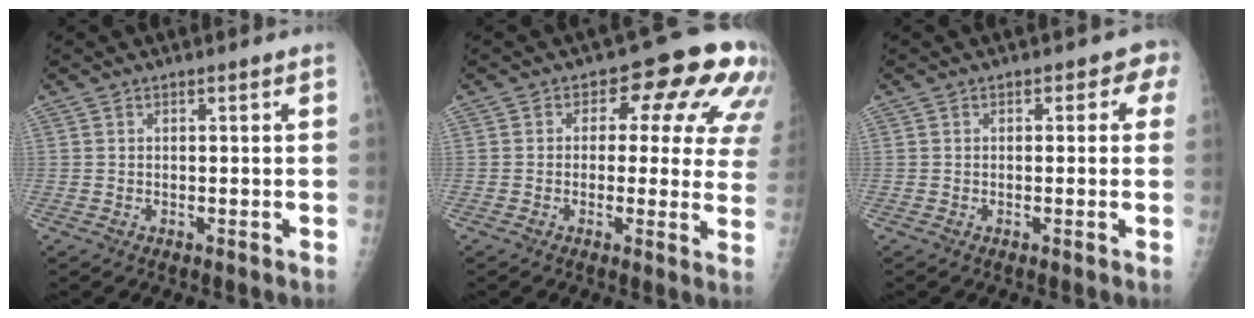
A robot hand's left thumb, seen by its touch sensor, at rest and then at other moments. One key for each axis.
{"total": 14.3, "fx": 5.0, "fy": 7.7, "fz": 11.0, "tx": -0.076, "ty": -0.001, "tz": 0.042}
{"total": 2.4, "fx": 0.6, "fy": 1.8, "fz": 1.4, "tx": 0.017, "ty": 0.007, "tz": -0.007}